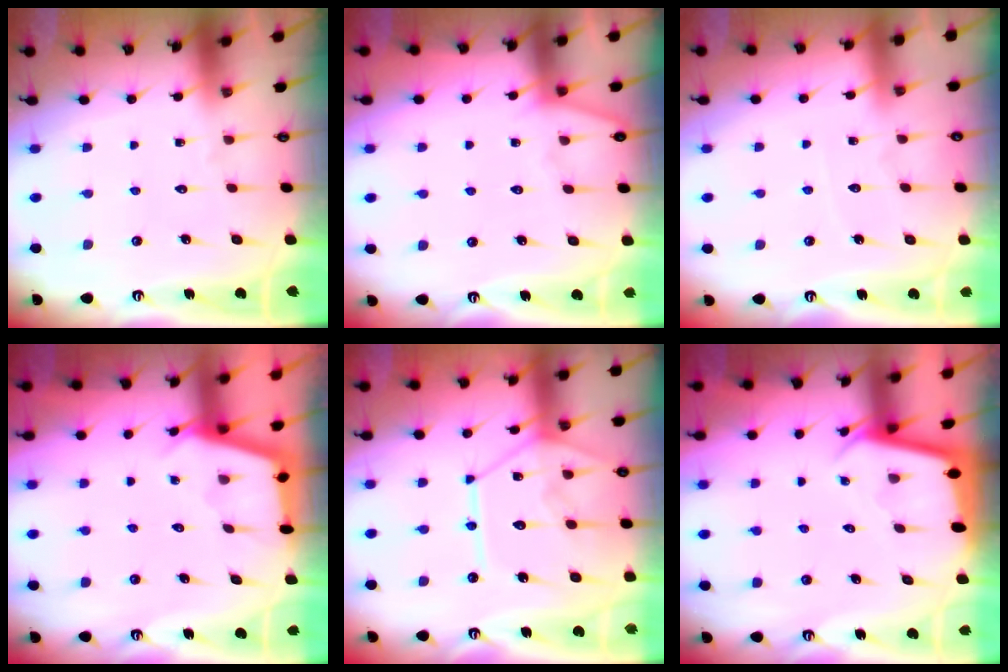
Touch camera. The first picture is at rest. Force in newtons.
{"total": 3.6, "press": 3.5, "slide": 0.5}
{"total": 2.8, "press": 2.8, "slide": 0.4}
{"total": 2.9, "press": 2.9, "slide": 0.3}
{"total": 13.6, "press": 13.5, "slide": 1.6}
{"total": 2.5, "press": 2.5, "slide": 0.1}